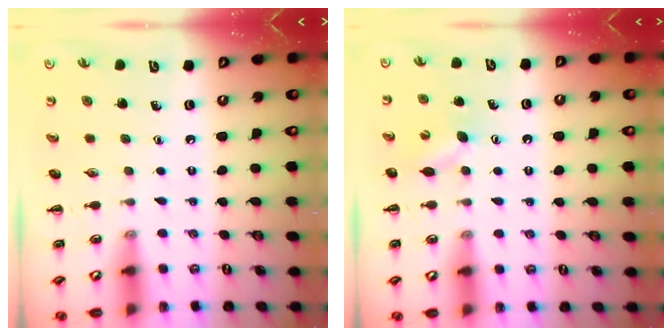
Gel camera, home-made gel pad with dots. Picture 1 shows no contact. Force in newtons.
{"total": 5.5, "press": 5.4, "slide": 1.5}